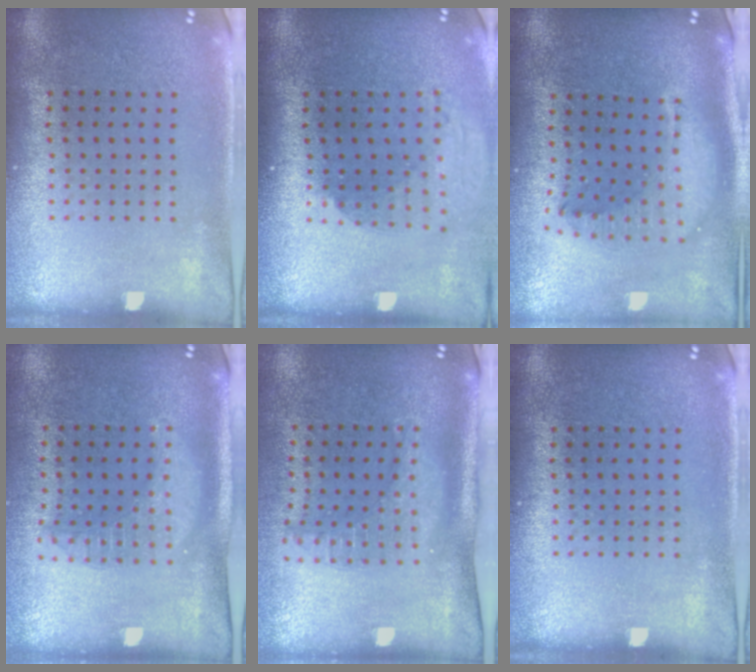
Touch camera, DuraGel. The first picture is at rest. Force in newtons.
{"total": 2.0, "press": 1.5, "slide": 1.3}
{"total": 2.2, "press": 1.7, "slide": 1.4}
{"total": 1.8, "press": 1.5, "slide": 0.9}
{"total": 2.1, "press": 1.5, "slide": 1.4}
{"total": 0.0}